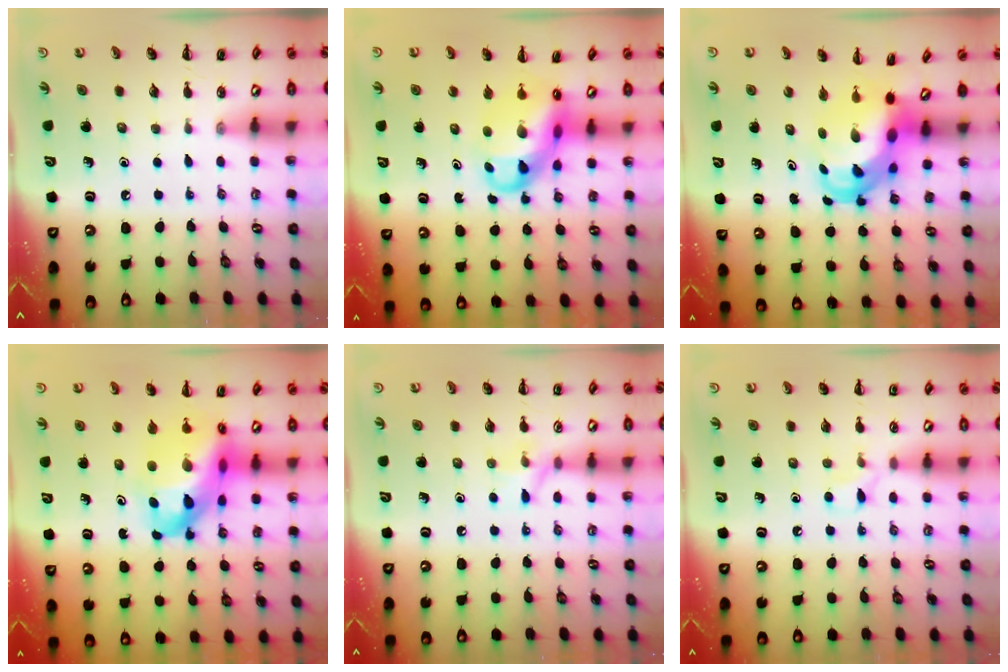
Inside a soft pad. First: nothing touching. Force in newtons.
{"total": 10.3, "press": 9.9, "slide": 2.6}
{"total": 6.0, "press": 5.8, "slide": 1.6}
{"total": 17.9, "press": 17.4, "slide": 4.2}
{"total": 5.8, "press": 5.6, "slide": 1.6}
{"total": 4.8, "press": 4.6, "slide": 1.2}